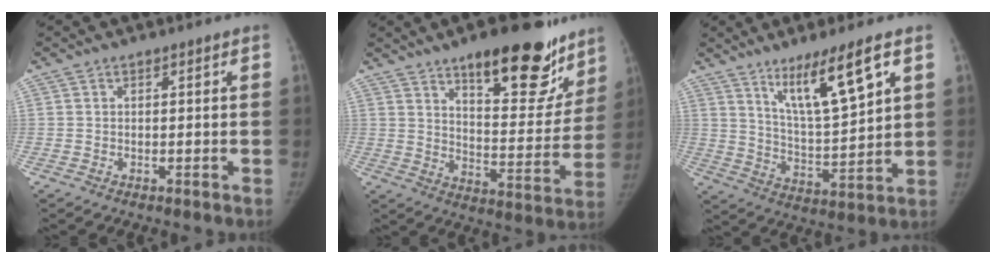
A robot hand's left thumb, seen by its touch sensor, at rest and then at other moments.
{"total": 22.5, "force": [14.7, 8.4, 14.8], "torque": [-0.144, -0.081, 0.209]}
{"total": 13.0, "force": [7.2, 2.2, 10.6], "torque": [-0.176, -0.051, 0.137]}